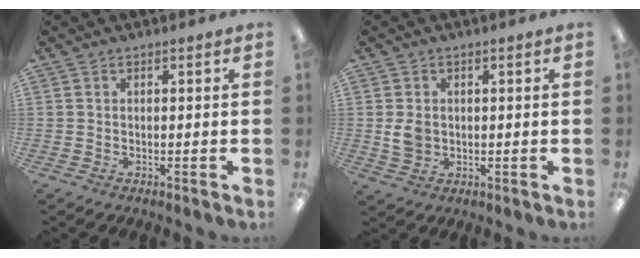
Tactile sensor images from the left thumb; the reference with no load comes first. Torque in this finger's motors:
{"motor_torque": [0.02, 1.02, 0.58, -0.32, 0.05]}